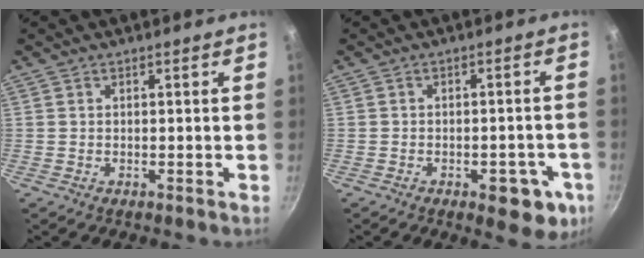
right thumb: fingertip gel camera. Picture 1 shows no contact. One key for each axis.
{"total": 7.5, "fx": -3.6, "fy": 3.5, "fz": 5.6, "tx": -0.046, "ty": 0.019, "tz": -0.040}